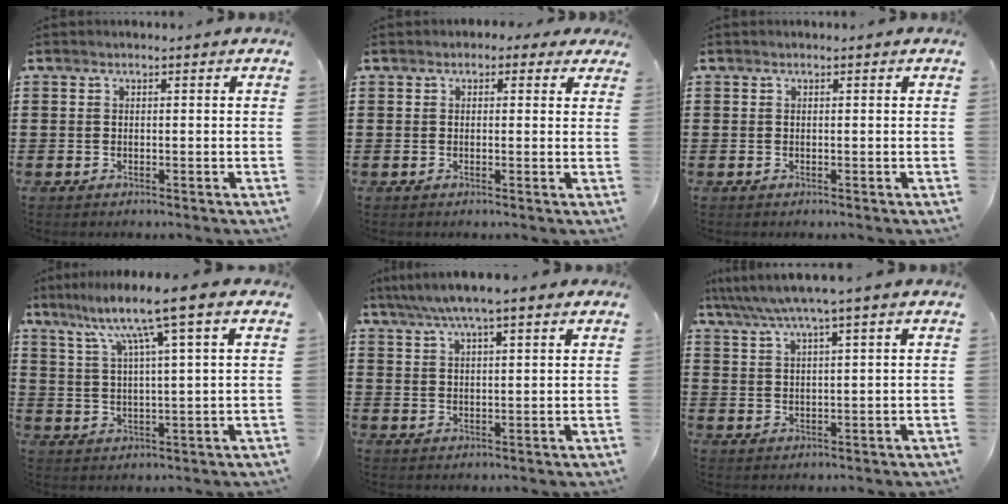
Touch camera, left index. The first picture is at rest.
{"total": 1.3, "force": [0.4, 1.1, 0.6], "torque": [-0.008, 0.006, 0.003]}
{"total": 0.0}
{"total": 8.6, "force": [5.3, -0.3, 6.7], "torque": [-0.147, -0.014, 0.085]}
{"total": 5.3, "force": [4.0, 0.5, 3.4], "torque": [-0.074, -0.004, 0.071]}
{"total": 4.5, "force": [3.3, -0.4, 3.0], "torque": [-0.067, -0.010, 0.055]}